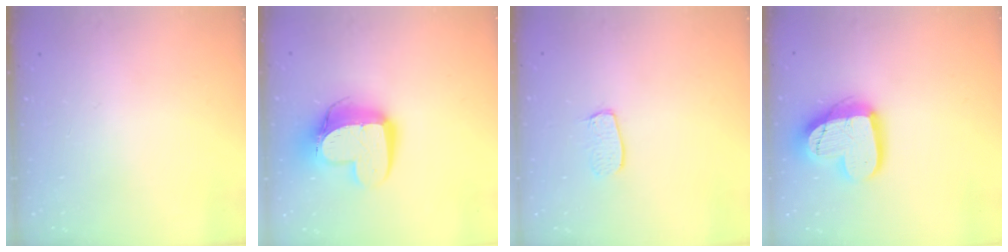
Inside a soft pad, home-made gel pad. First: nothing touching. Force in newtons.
{"total": 14.2, "press": 14.2, "slide": 1.4}
{"total": 6.6, "press": 6.6, "slide": 0.4}
{"total": 16.1, "press": 16.1, "slide": 1.0}